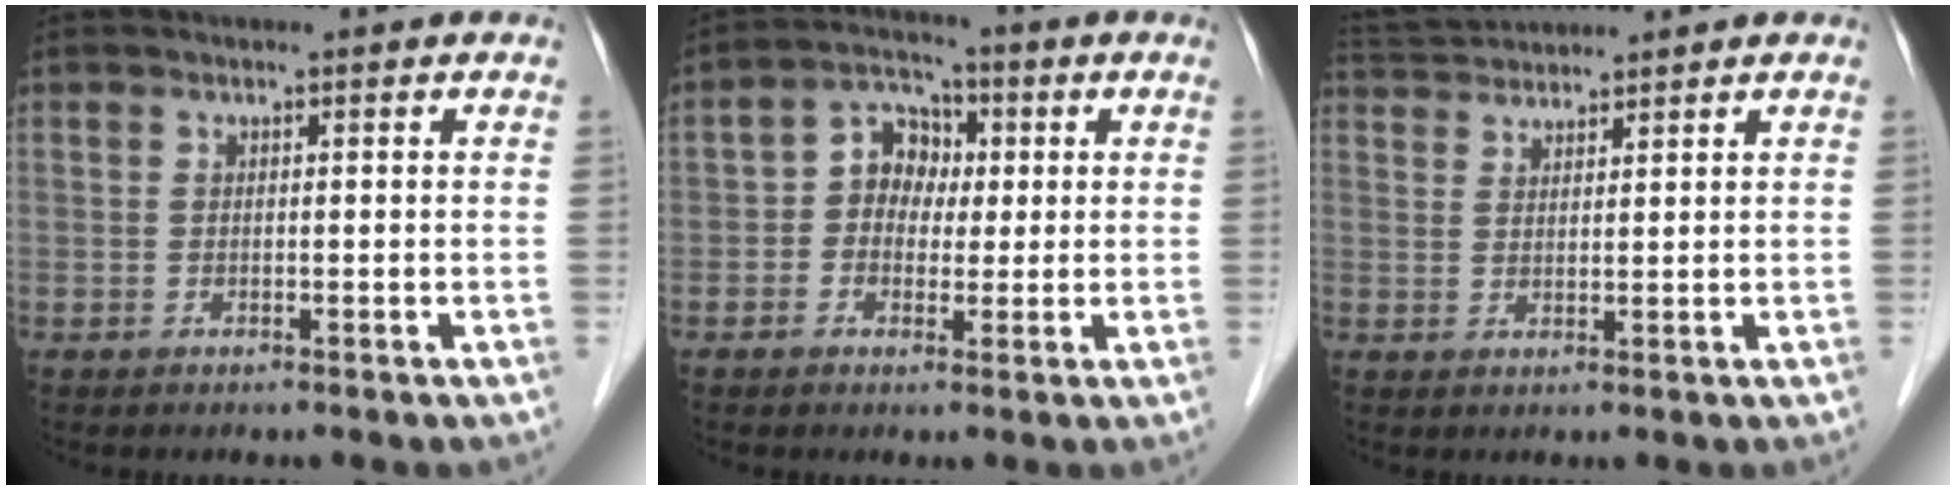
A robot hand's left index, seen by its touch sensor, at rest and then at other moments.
{"total": 6.0, "force": [0.3, 4.9, 3.4], "torque": [-0.064, 0.027, 0.000]}
{"total": 5.2, "force": [5.2, 0.2, 0.7], "torque": [-0.020, 0.032, 0.099]}